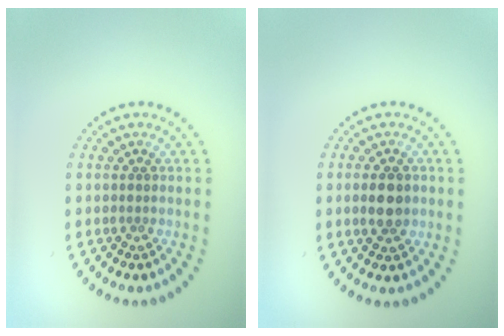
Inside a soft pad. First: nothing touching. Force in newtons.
{"total": 3.3, "press": 3.3, "slide": 0.1}